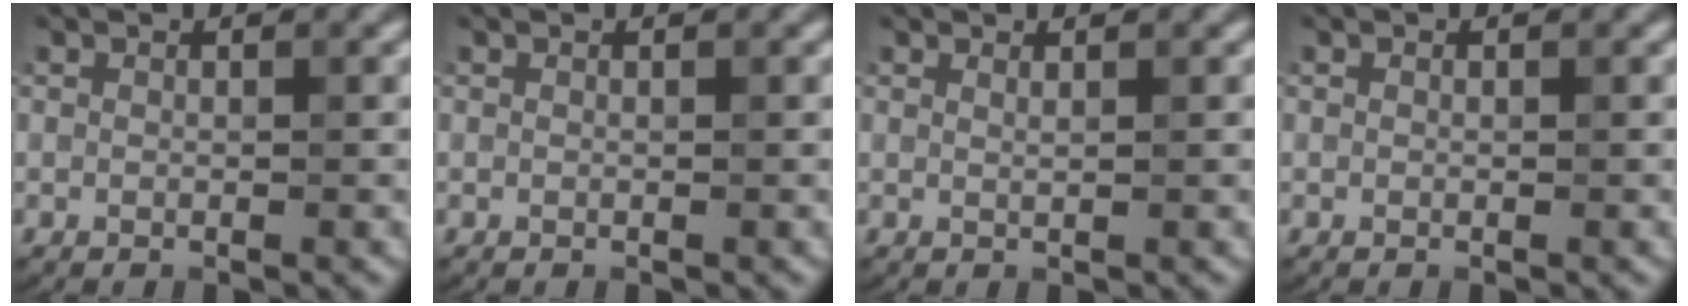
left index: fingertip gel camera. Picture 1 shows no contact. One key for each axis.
{"total": 0.0}
{"total": 0.6, "fx": 0.5, "fy": 0.2, "fz": 0.3, "tx": 0.000, "ty": -0.002, "tz": 0.008}
{"total": 0.0}